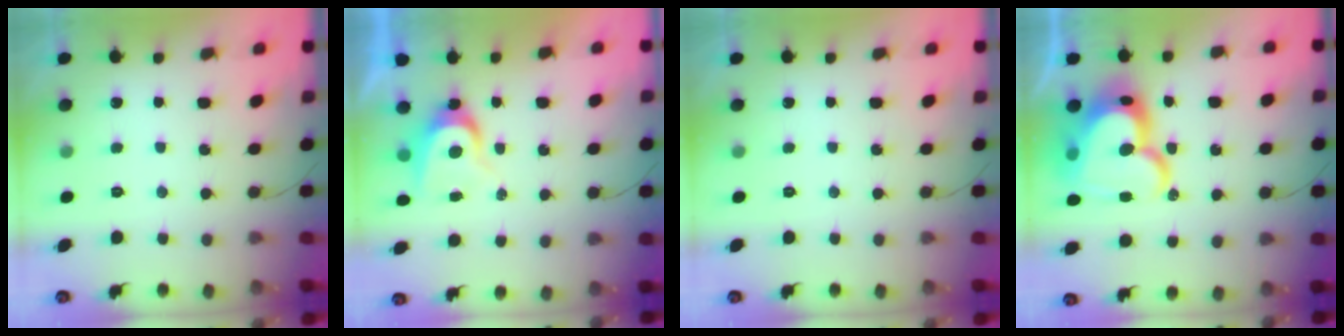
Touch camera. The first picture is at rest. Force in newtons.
{"total": 7.2, "press": 7.2, "slide": 0.2}
{"total": 0.0}
{"total": 27.1, "press": 27.0, "slide": 2.4}